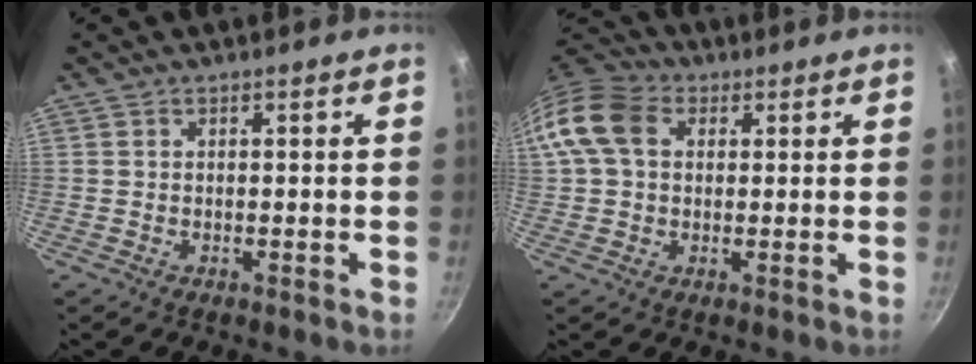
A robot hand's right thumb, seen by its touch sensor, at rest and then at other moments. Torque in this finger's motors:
{"motor_torque": [-0.88, 1.10, 0.30, -0.28, 0.08]}